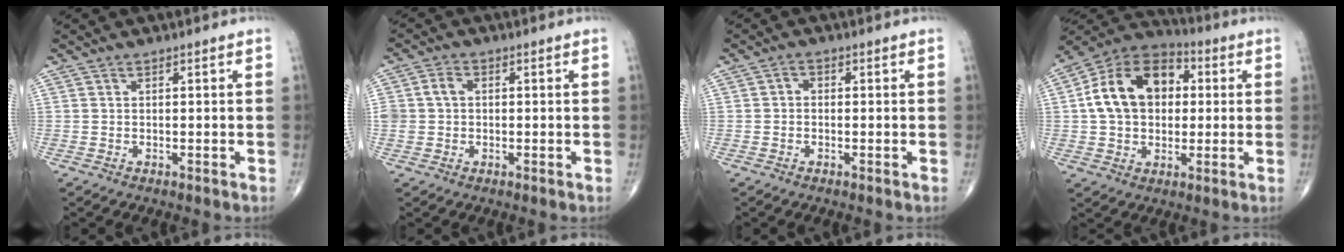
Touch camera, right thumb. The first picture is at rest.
{"total": 4.0, "force": [0.2, 3.3, 2.3], "torque": [-0.042, 0.014, 0.004]}
{"total": 1.4, "force": [-0.2, 1.2, 0.8], "torque": [-0.002, 0.006, -0.009]}
{"total": 16.4, "force": [2.1, 11.7, 11.3], "torque": [-0.166, 0.024, 0.026]}